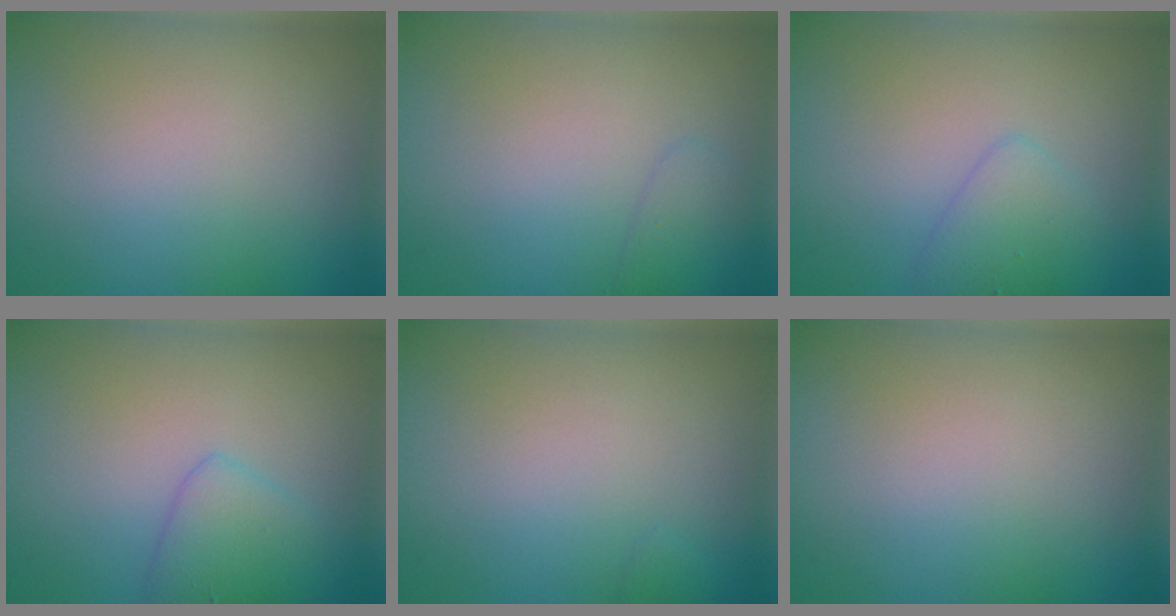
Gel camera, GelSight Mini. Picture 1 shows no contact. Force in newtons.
{"total": 1.3, "press": 1.3, "slide": 0.1}
{"total": 2.3, "press": 2.2, "slide": 0.1}
{"total": 2.6, "press": 2.6, "slide": 0.2}
{"total": 0.5, "press": 0.5, "slide": 0.0}
{"total": 0.0}